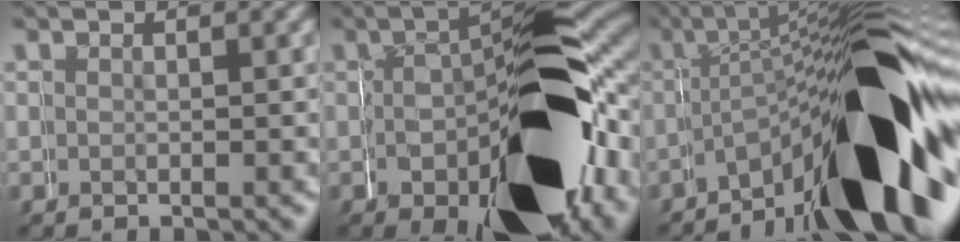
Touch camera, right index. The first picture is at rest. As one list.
[{"total": 19.2, "force": [-4.3, 9.2, 16.3], "torque": [-0.244, -0.008, -0.054]}, {"total": 17.7, "force": [-5.9, 5.8, 15.6], "torque": [-0.210, 0.009, -0.085]}]